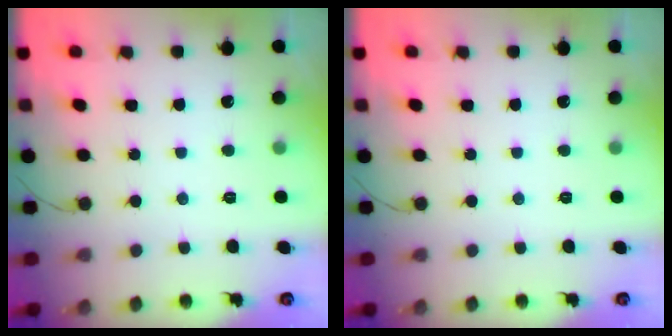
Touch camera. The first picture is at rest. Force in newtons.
{"total": 0.0}